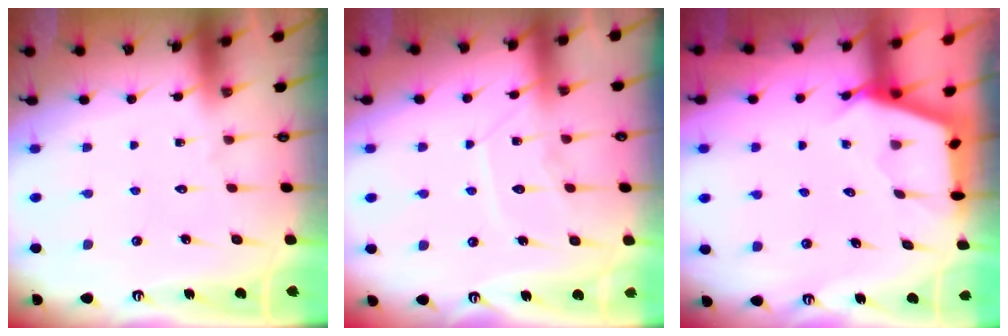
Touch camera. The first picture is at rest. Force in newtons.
{"total": 9.8, "press": 9.8, "slide": 0.8}
{"total": 2.7, "press": 2.7, "slide": 0.4}